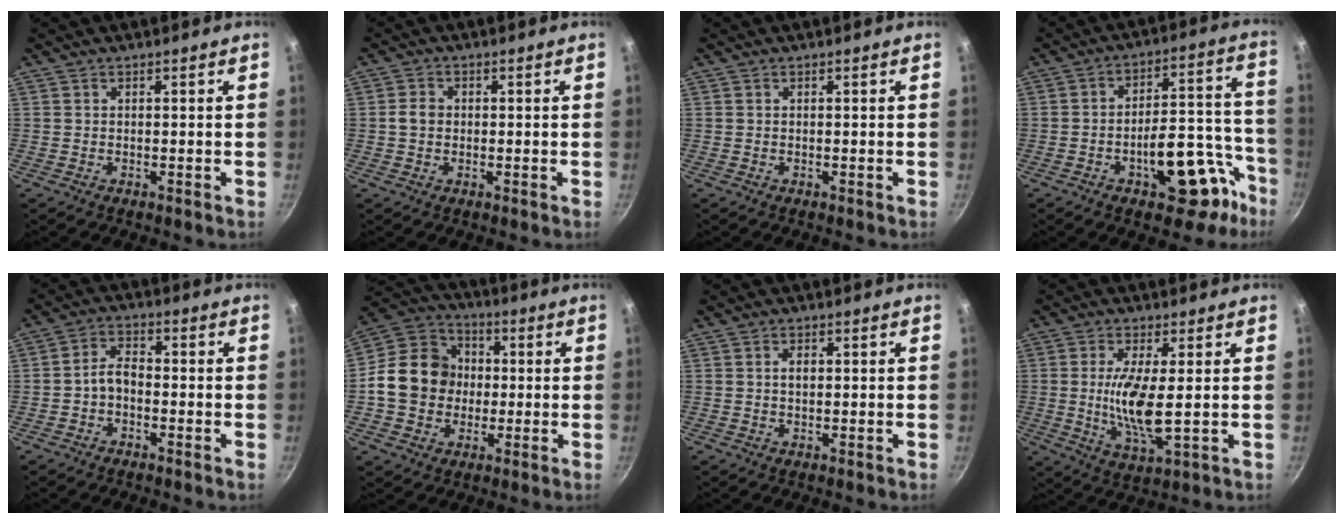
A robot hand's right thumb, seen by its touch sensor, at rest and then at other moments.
{"total": 2.8, "force": [-0.1, 2.3, 1.6], "torque": [-0.021, 0.008, -0.005]}
{"total": 0.0}
{"total": 18.0, "force": [-8.6, 9.0, 13.0], "torque": [-0.107, 0.077, -0.115]}
{"total": 4.4, "force": [-1.4, 2.8, 3.0], "torque": [-0.048, 0.027, -0.034]}
{"total": 15.4, "force": [-0.6, 13.2, 7.8], "torque": [-0.105, 0.029, -0.026]}
{"total": 1.8, "force": [0.2, 1.1, 1.4], "torque": [-0.018, 0.004, 0.004]}
{"total": 10.0, "force": [0.3, 2.8, 9.6], "torque": [-0.195, -0.017, 0.009]}